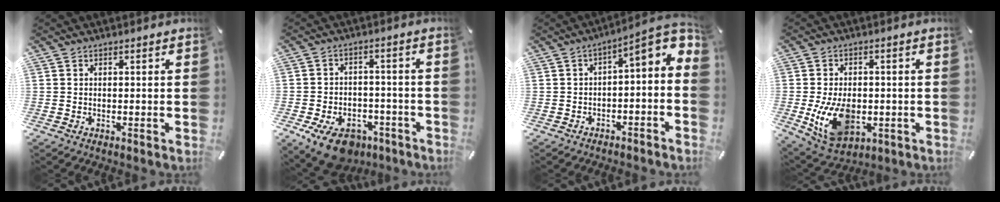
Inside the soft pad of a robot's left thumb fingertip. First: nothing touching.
{"total": 10.4, "force": [-6.3, 6.3, 5.4], "torque": [-0.091, 0.045, -0.106]}
{"total": 7.7, "force": [1.5, 3.0, 6.9], "torque": [-0.081, -0.028, 0.015]}
{"total": 13.0, "force": [-2.2, 9.0, 9.2], "torque": [-0.176, -0.003, -0.035]}